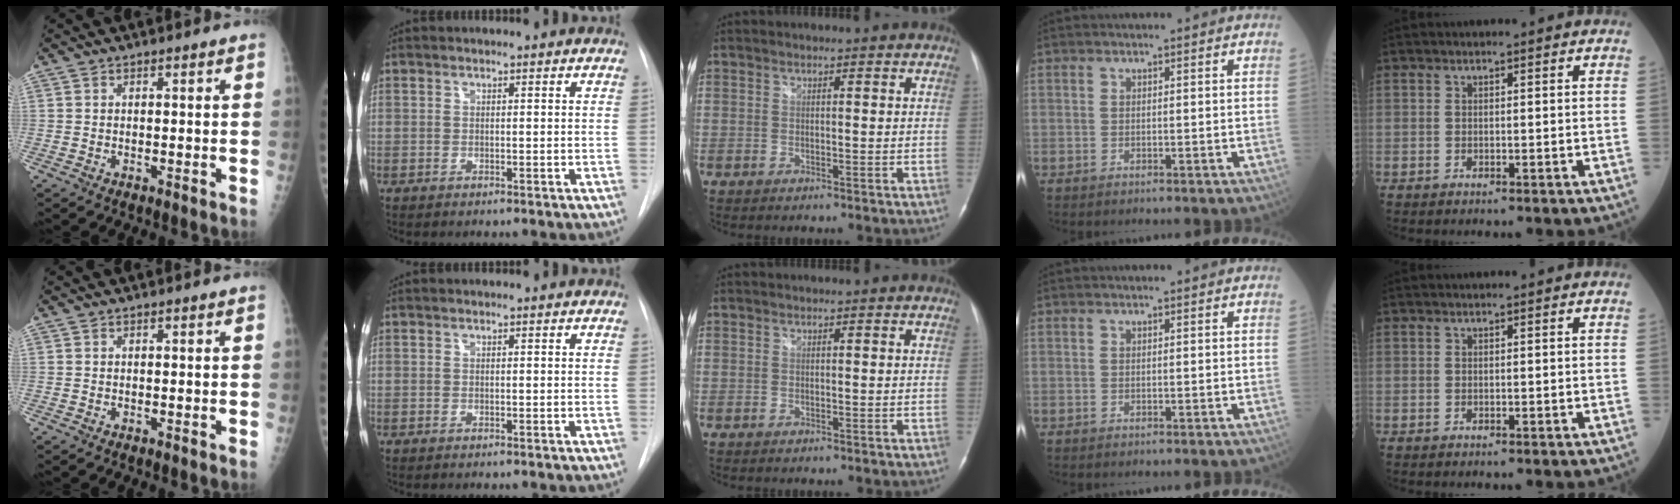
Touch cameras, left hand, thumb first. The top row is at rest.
{}